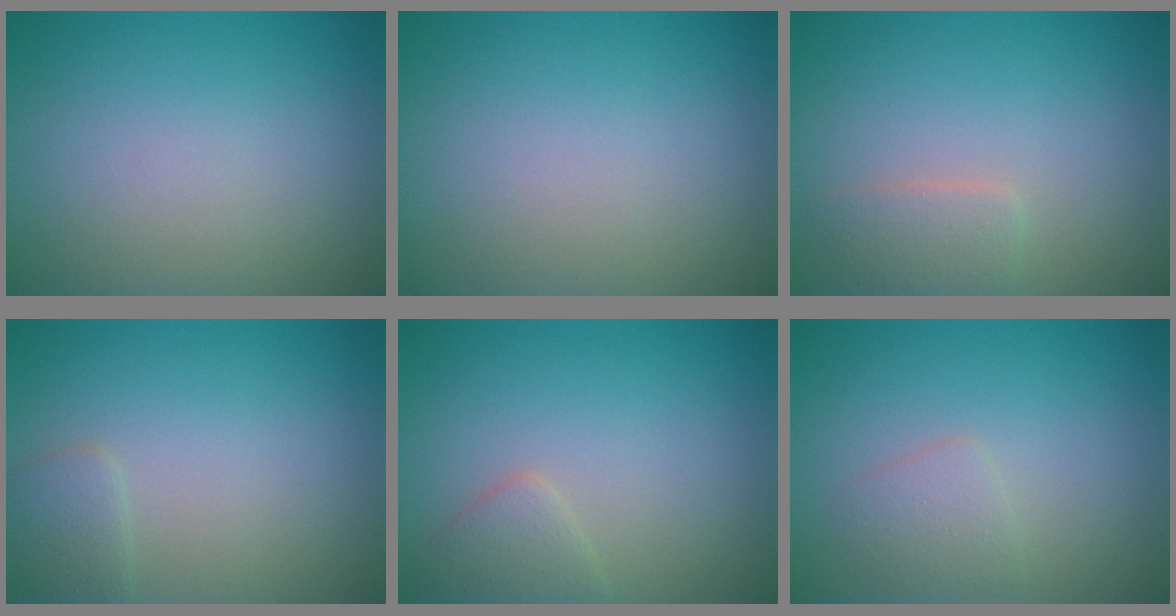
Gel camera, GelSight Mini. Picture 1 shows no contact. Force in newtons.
{"total": 0.0}
{"total": 2.0, "press": 2.0, "slide": 0.1}
{"total": 1.4, "press": 1.4, "slide": 0.0}
{"total": 1.8, "press": 1.8, "slide": 0.0}
{"total": 1.6, "press": 1.6, "slide": 0.1}